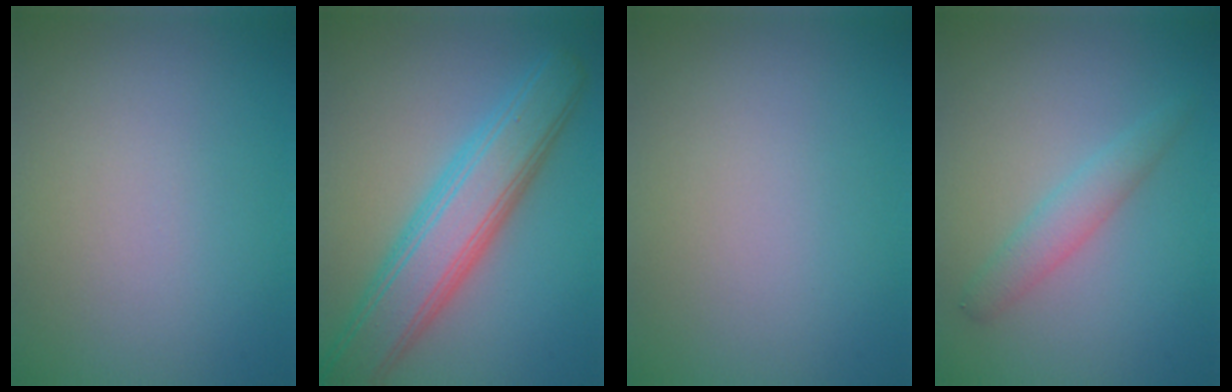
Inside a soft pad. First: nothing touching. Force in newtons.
{"total": 7.2, "press": 7.2, "slide": 0.1}
{"total": 0.0}
{"total": 2.3, "press": 2.3, "slide": 0.1}